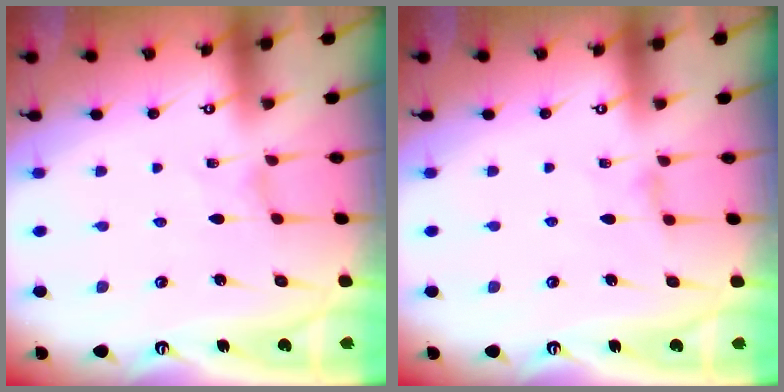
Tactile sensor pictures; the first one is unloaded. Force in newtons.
{"total": 1.2, "press": 1.2, "slide": 0.3}